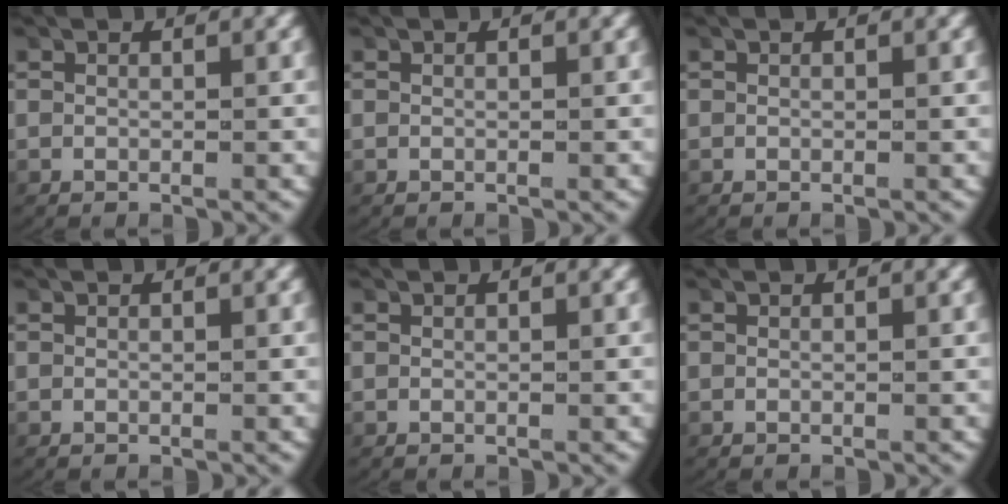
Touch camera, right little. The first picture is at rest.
{"total": 0.0}
{"total": 0.0}
{"total": 0.0}
{"total": 0.0}
{"total": 0.0}